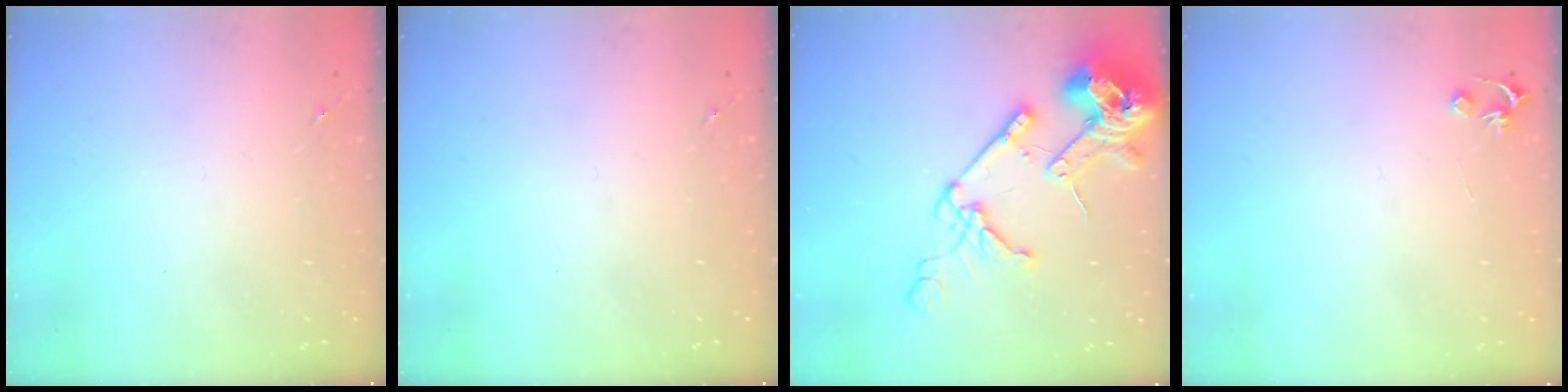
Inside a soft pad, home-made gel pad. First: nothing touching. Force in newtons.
{"total": 0.0}
{"total": 18.6, "press": 18.4, "slide": 2.4}
{"total": 3.2, "press": 3.2, "slide": 0.3}